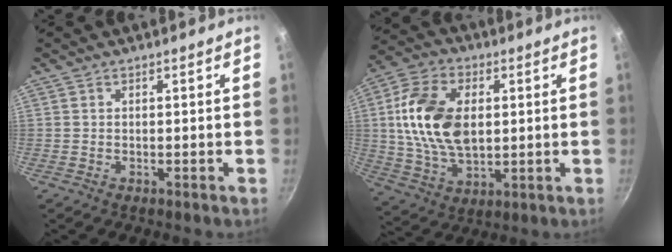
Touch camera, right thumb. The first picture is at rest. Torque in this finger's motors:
{"motor_torque": [-0.16, 0.59, 1.50, 0.02, 0.58]}